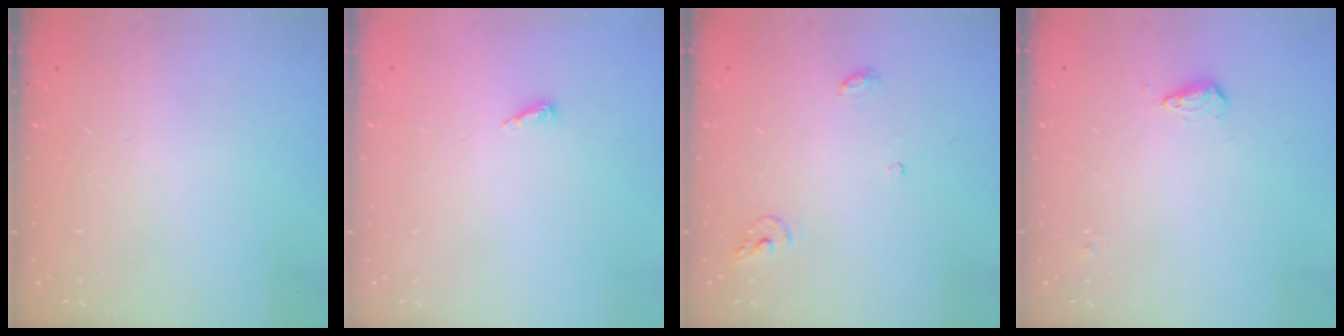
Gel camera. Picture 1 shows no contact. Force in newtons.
{"total": 2.8, "press": 2.8, "slide": 0.2}
{"total": 5.0, "press": 5.0, "slide": 0.4}
{"total": 5.5, "press": 5.4, "slide": 0.9}